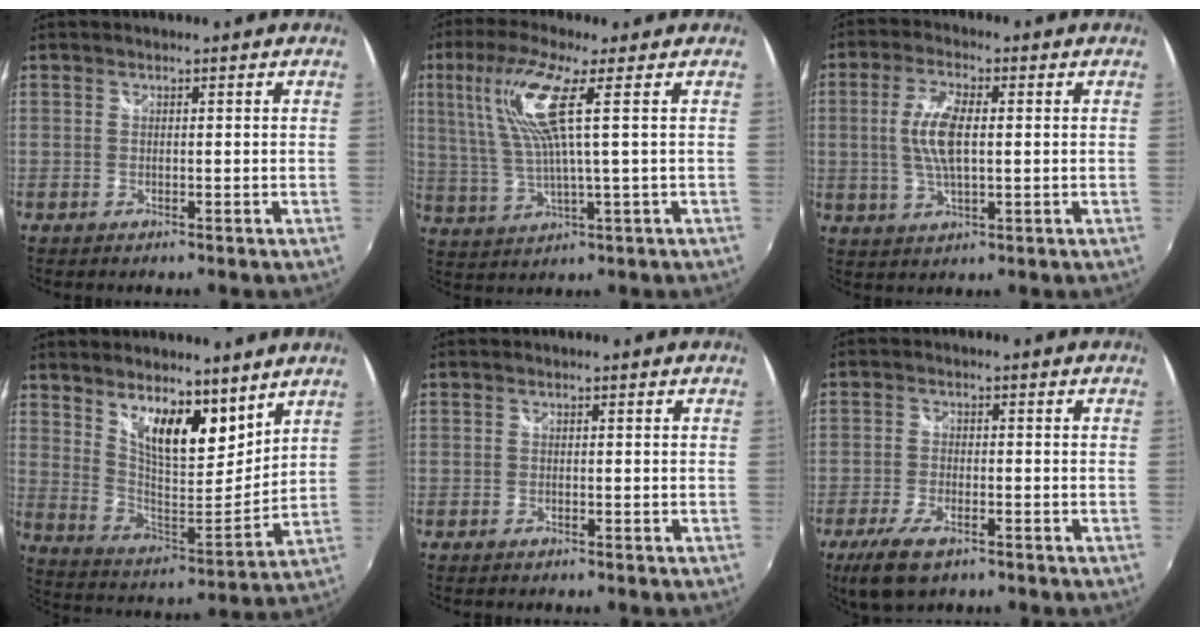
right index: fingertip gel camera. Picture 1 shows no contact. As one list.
[{"total": 10.4, "force": [3.4, 0.4, 9.8], "torque": [-0.193, 0.002, 0.078]}, {"total": 8.1, "force": [0.6, 3.1, 7.5], "torque": [-0.151, 0.004, 0.012]}, {"total": 14.2, "force": [9.4, 5.4, 9.1], "torque": [-0.148, -0.004, 0.169]}, {"total": 0.7, "force": [-0.6, 0.3, 0.3], "torque": [-0.007, -0.003, -0.013]}, {"total": 7.8, "force": [-5.0, 3.2, 5.2], "torque": [-0.130, -0.022, -0.093]}]